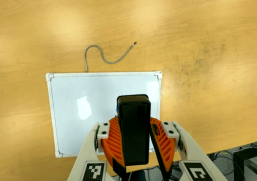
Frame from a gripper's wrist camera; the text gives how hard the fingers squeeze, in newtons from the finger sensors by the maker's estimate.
{"total": 8.2, "left": 9.1, "right": 7.2}